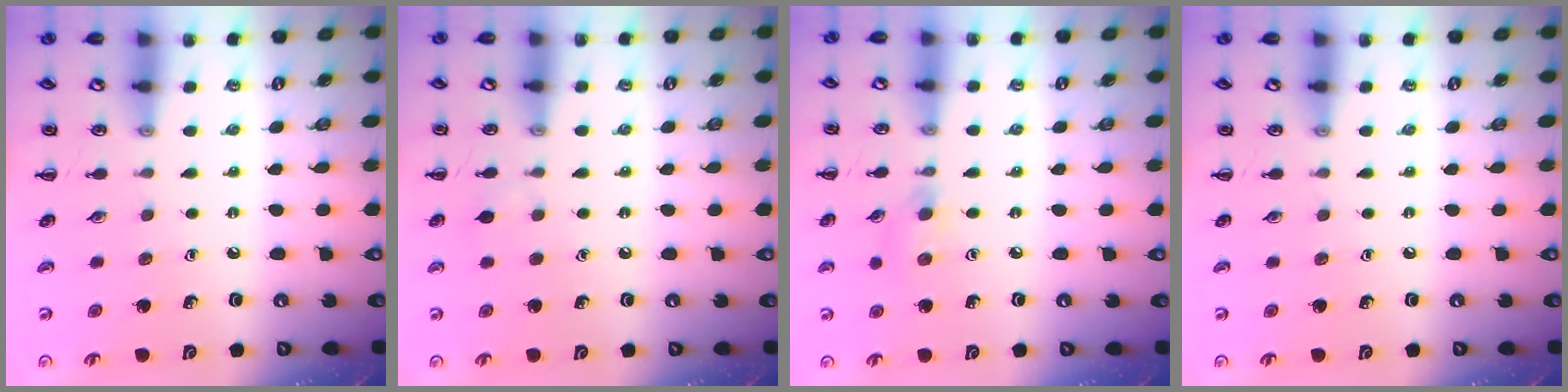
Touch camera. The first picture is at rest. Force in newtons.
{"total": 2.9, "press": 2.7, "slide": 0.9}
{"total": 5.4, "press": 5.0, "slide": 2.0}
{"total": 0.0}